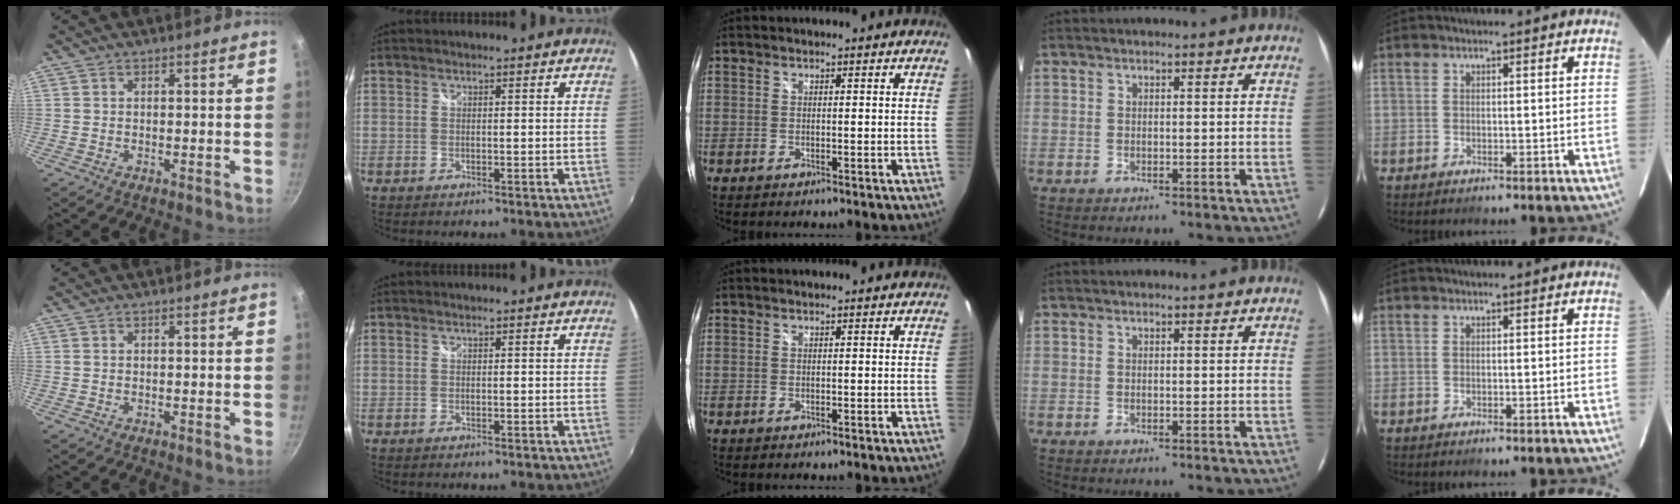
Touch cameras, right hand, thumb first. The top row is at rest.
{}